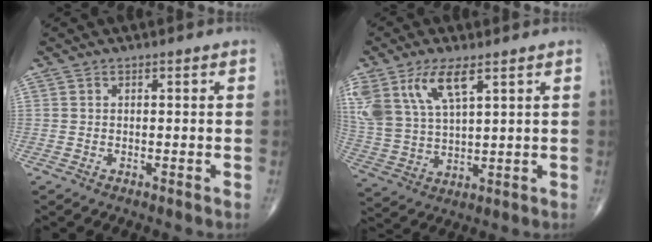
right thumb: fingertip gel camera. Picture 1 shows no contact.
{"total": 13.3, "force": [7.0, 5.8, 9.7], "torque": [-0.204, -0.017, 0.145]}